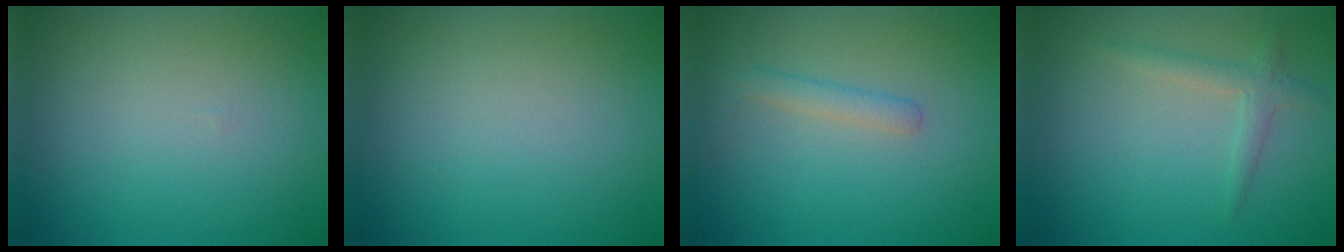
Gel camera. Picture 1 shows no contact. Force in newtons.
{"total": 0.0}
{"total": 1.6, "press": 1.6, "slide": 0.0}
{"total": 1.7, "press": 1.7, "slide": 0.0}